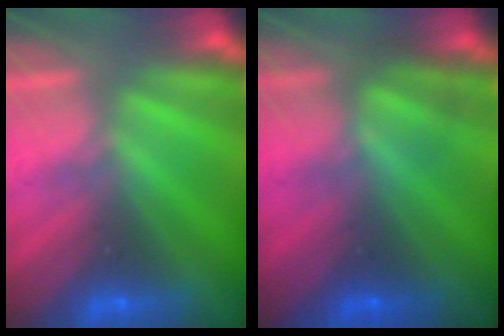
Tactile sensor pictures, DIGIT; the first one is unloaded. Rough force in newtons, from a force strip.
{"total": 4.7}